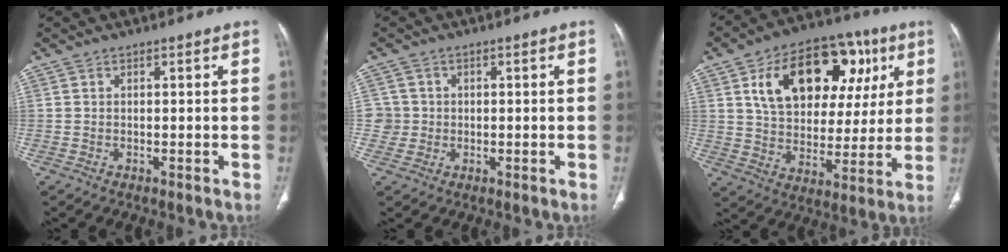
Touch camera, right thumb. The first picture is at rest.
{"total": 3.2, "force": [0.0, 3.2, -0.1], "torque": [0.026, 0.008, -0.001]}
{"total": 23.8, "force": [8.9, 14.6, 16.5], "torque": [-0.209, 0.012, 0.141]}